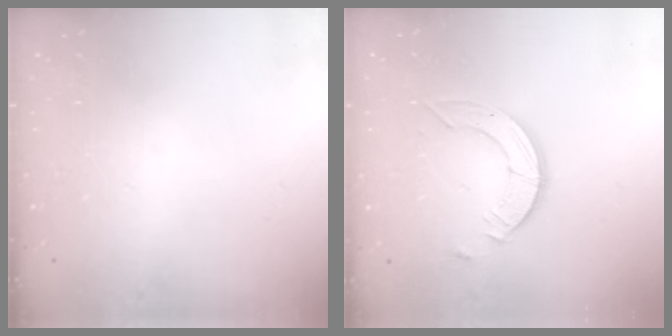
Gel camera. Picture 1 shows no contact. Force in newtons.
{"total": 4.2, "press": 4.2, "slide": 0.2}